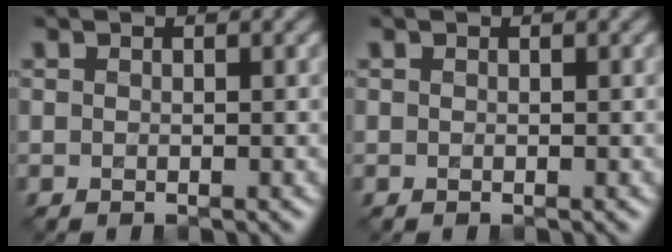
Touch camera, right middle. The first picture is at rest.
{"total": 0.0}